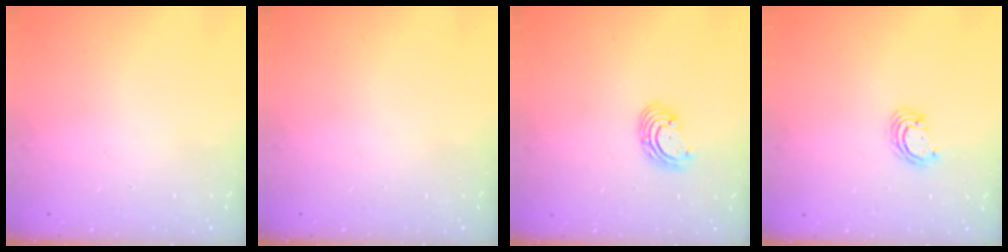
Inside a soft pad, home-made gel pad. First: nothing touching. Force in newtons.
{"total": 0.0}
{"total": 2.8, "press": 2.8, "slide": 0.2}
{"total": 3.3, "press": 3.3, "slide": 0.4}